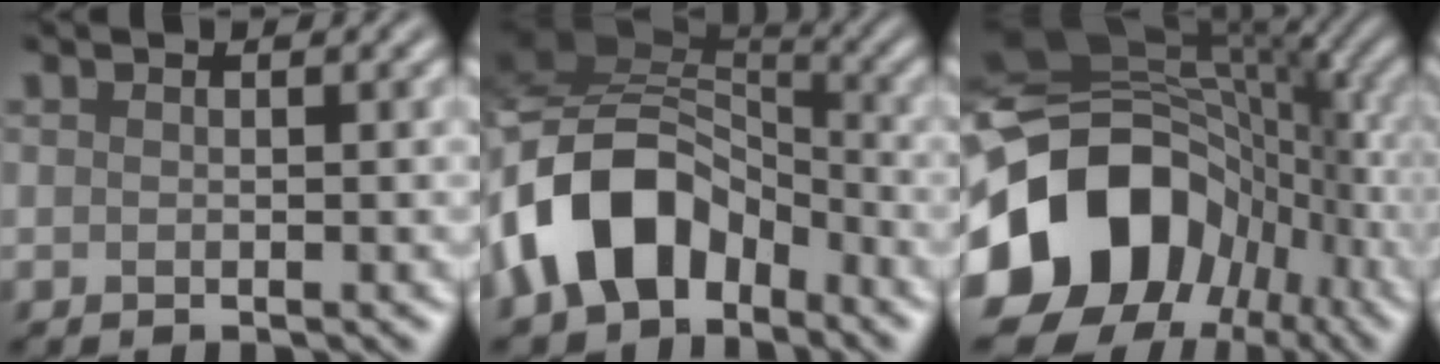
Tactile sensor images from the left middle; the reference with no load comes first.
{"total": 10.5, "force": [-4.2, 7.1, 6.6], "torque": [-0.116, 0.018, -0.090]}
{"total": 15.8, "force": [-4.5, 12.1, 9.0], "torque": [-0.177, -0.013, -0.077]}